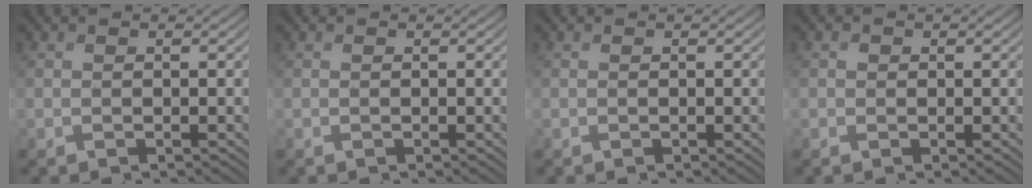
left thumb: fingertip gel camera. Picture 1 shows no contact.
{"total": 0.0}
{"total": 0.0}
{"total": 0.6, "force": [0.1, 0.6, 0.2], "torque": [0.000, -0.003, -0.002]}